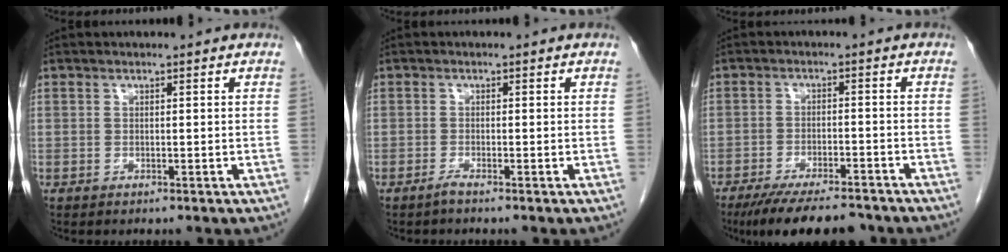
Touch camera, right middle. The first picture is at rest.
{"total": 1.0, "force": [-0.8, -0.2, 0.5], "torque": [-0.009, 0.000, -0.016]}
{"total": 12.1, "force": [-10.2, 2.4, 6.1], "torque": [-0.093, -0.014, -0.153]}